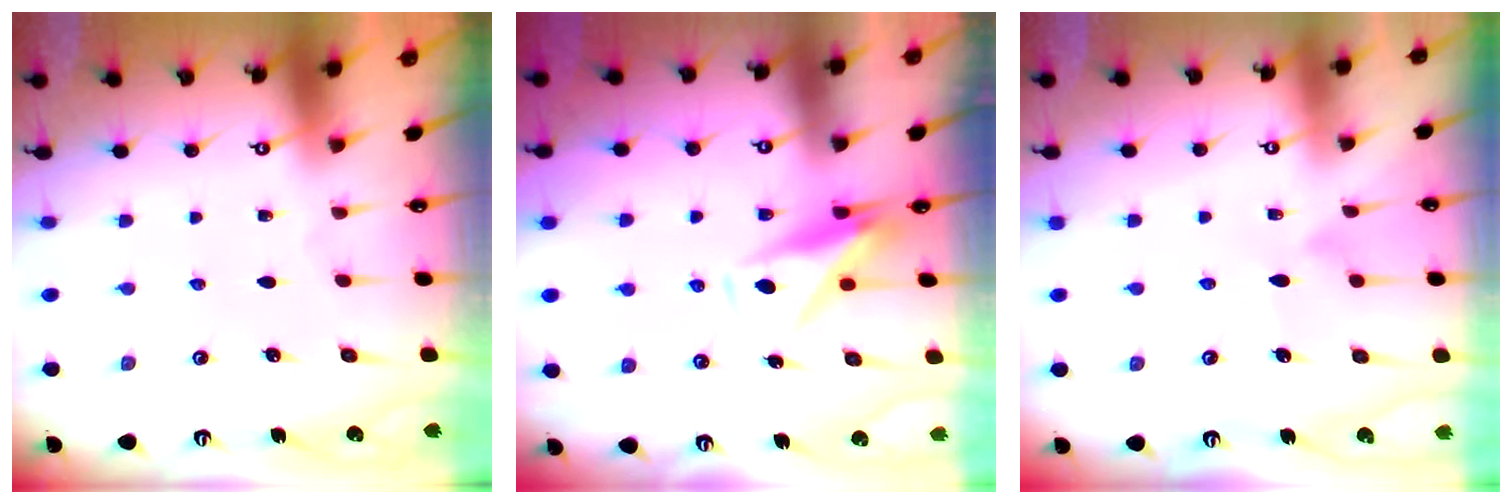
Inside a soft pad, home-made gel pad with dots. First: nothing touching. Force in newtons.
{"total": 7.9, "press": 7.8, "slide": 1.0}
{"total": 8.8, "press": 8.8, "slide": 0.4}